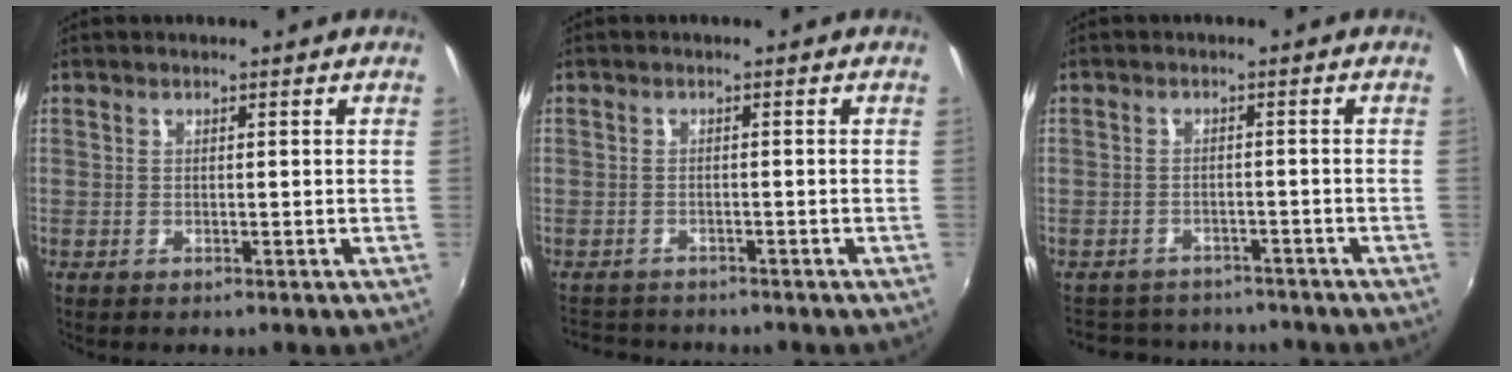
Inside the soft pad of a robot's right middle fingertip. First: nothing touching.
{"total": 4.7, "force": [-4.2, 2.0, 0.6], "torque": [-0.027, -0.001, -0.074]}
{"total": 8.7, "force": [-7.5, 4.1, 1.7], "torque": [-0.047, 0.018, -0.106]}